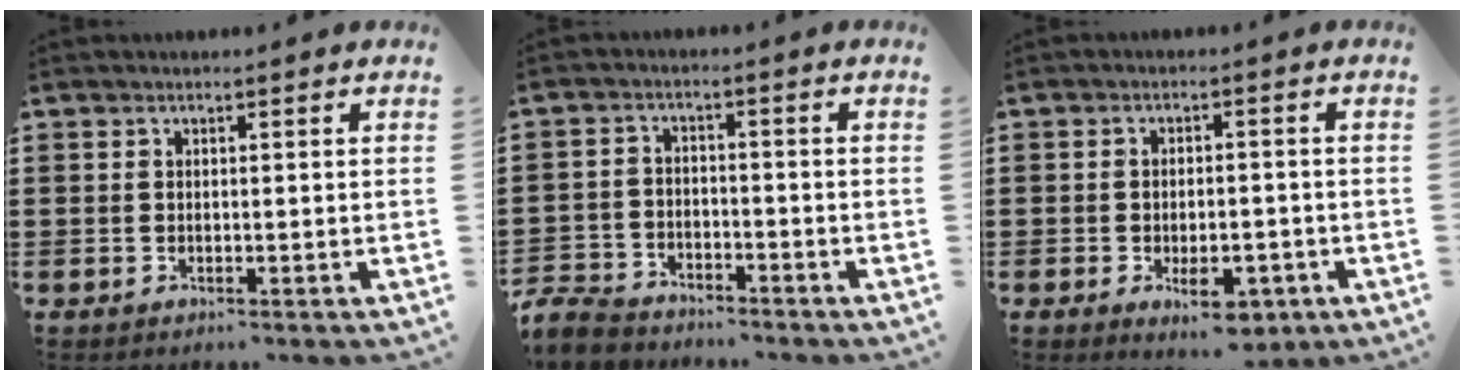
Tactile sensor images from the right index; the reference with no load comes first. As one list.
[{"total": 4.6, "force": [-4.4, 1.1, 0.4], "torque": [-0.030, -0.002, -0.096]}, {"total": 5.8, "force": [-2.7, 2.6, 4.4], "torque": [-0.061, 0.004, -0.046]}]